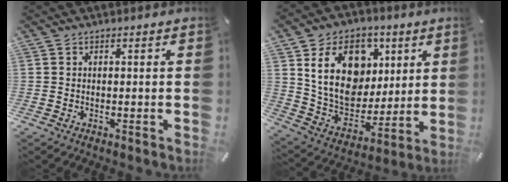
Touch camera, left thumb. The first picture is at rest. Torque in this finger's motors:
{"motor_torque": [2.95, 2.06, 1.06, 0.24, 0.27]}